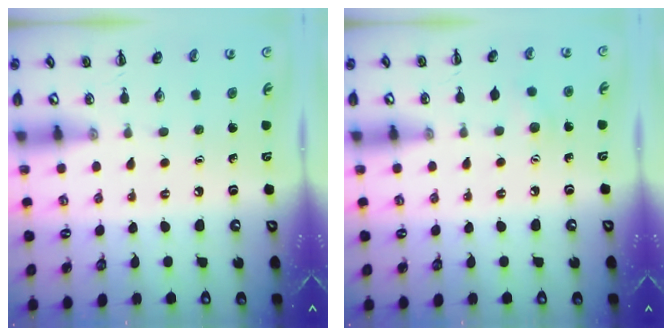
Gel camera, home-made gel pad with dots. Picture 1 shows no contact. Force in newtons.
{"total": 5.4, "press": 5.3, "slide": 1.2}